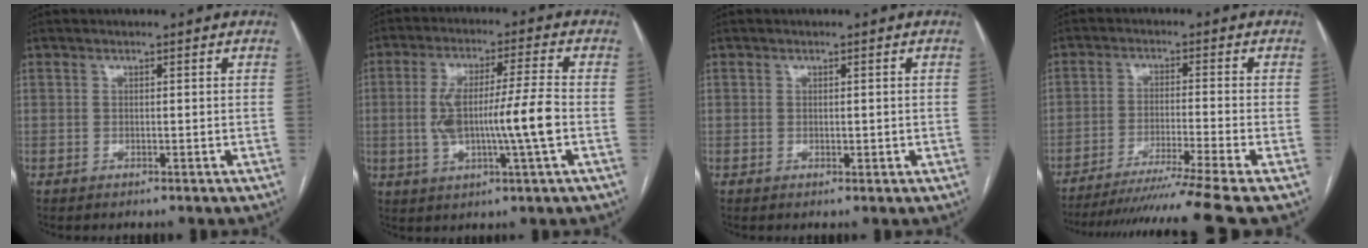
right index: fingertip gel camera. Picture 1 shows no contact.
{"total": 11.3, "force": [-1.4, 0.4, 11.2], "torque": [-0.210, 0.009, -0.025]}
{"total": 1.1, "force": [0.0, 0.7, 0.8], "torque": [-0.011, -0.002, 0.002]}
{"total": 14.5, "force": [-12.2, -3.7, 6.8], "torque": [-0.091, -0.034, -0.192]}